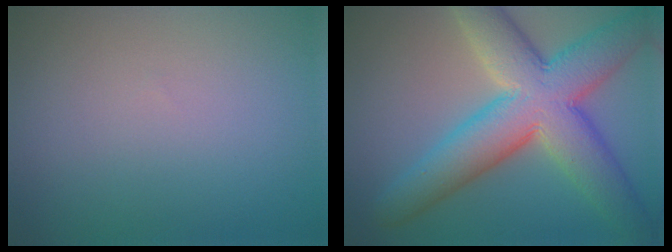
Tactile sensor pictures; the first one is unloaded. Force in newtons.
{"total": 10.6, "press": 10.5, "slide": 0.7}